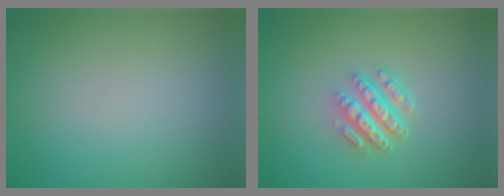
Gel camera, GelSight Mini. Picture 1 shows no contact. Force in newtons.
{"total": 4.7, "press": 3.4, "slide": 3.2}